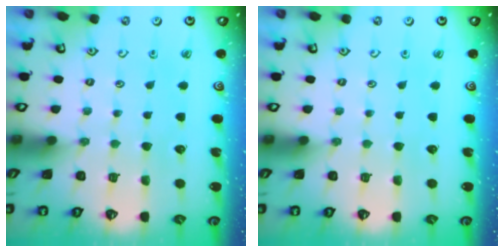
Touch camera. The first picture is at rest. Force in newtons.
{"total": 0.0}